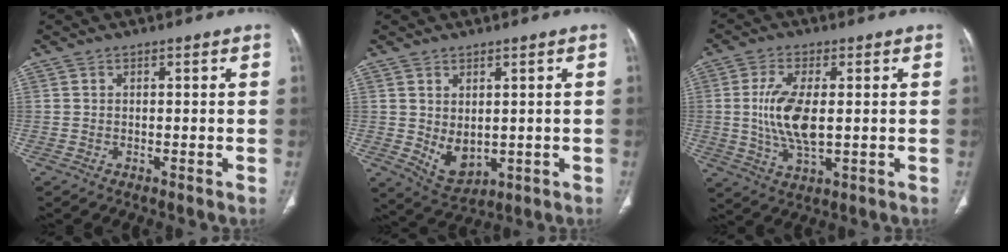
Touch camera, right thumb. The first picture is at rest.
{"total": 6.1, "force": [0.1, 4.0, 4.6], "torque": [-0.065, -0.011, 0.029]}
{"total": 10.3, "force": [0.4, 4.4, 9.3], "torque": [-0.196, -0.012, 0.011]}